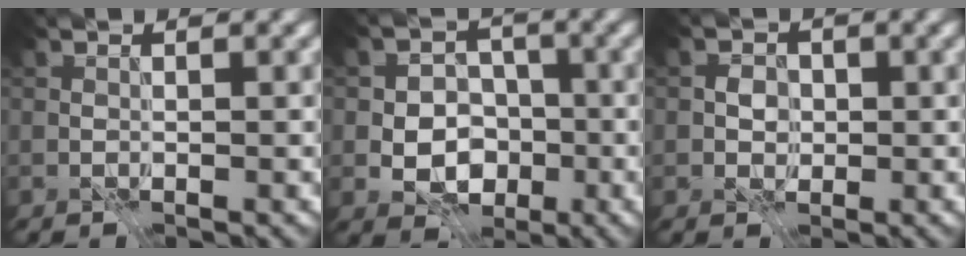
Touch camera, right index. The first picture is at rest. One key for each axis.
{"total": 5.8, "fx": -2.0, "fy": 4.4, "fz": 3.3, "tx": -0.034, "ty": -0.001, "tz": -0.051}
{"total": 1.6, "fx": -0.6, "fy": 1.3, "fz": 0.7, "tx": -0.007, "ty": 0.000, "tz": -0.017}